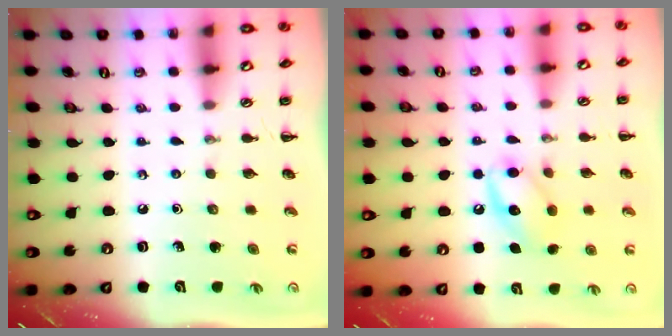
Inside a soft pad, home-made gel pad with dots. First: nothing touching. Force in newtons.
{"total": 11.9, "press": 11.8, "slide": 1.0}